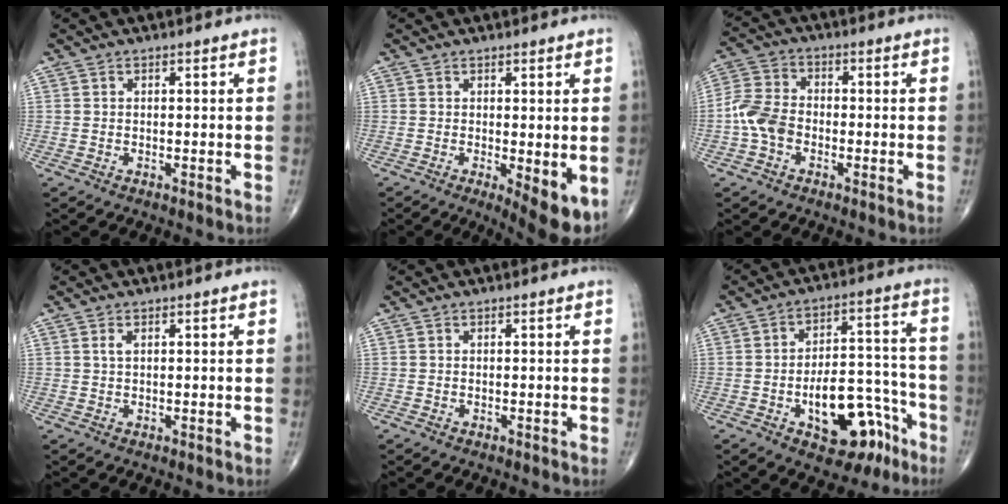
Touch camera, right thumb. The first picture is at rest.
{"total": 6.9, "force": [-1.3, 2.1, 6.4], "torque": [-0.086, -0.020, -0.014]}
{"total": 7.4, "force": [-2.2, 5.2, 4.8], "torque": [-0.095, 0.023, -0.055]}
{"total": 1.2, "force": [0.4, 0.5, 0.9], "torque": [-0.024, 0.006, 0.009]}
{"total": 0.0}
{"total": 16.3, "force": [-7.6, 8.4, 11.8], "torque": [-0.131, 0.064, -0.098]}